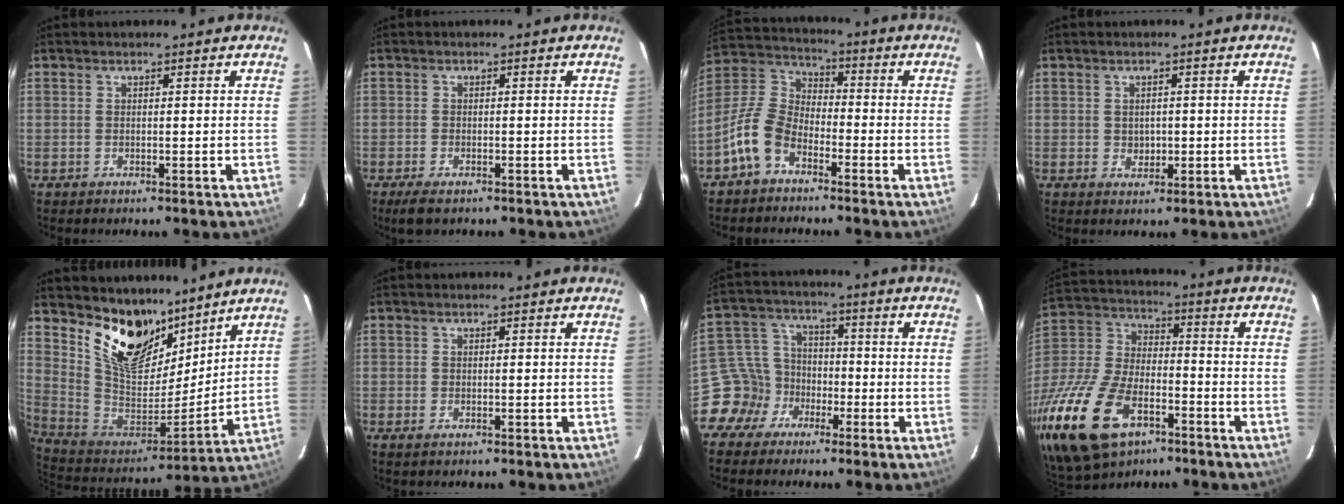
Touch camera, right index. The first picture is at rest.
{"total": 3.7, "force": [-2.6, 1.5, 2.2], "torque": [-0.054, -0.013, -0.047]}
{"total": 9.3, "force": [-5.5, 5.3, 5.2], "torque": [-0.122, 0.019, -0.116]}
{"total": 2.2, "force": [-0.1, 2.0, 1.0], "torque": [-0.014, 0.004, 0.002]}
{"total": 17.3, "force": [12.4, 8.6, 8.4], "torque": [-0.175, -0.012, 0.236]}
{"total": 1.2, "force": [-0.8, 0.5, 0.7], "torque": [-0.015, -0.004, -0.015]}
{"total": 8.6, "force": [-5.2, 6.8, 0.8], "torque": [-0.028, 0.034, -0.102]}
{"total": 26.3, "force": [-13.8, 14.6, 17.1], "torque": [-0.392, -0.022, -0.243]}